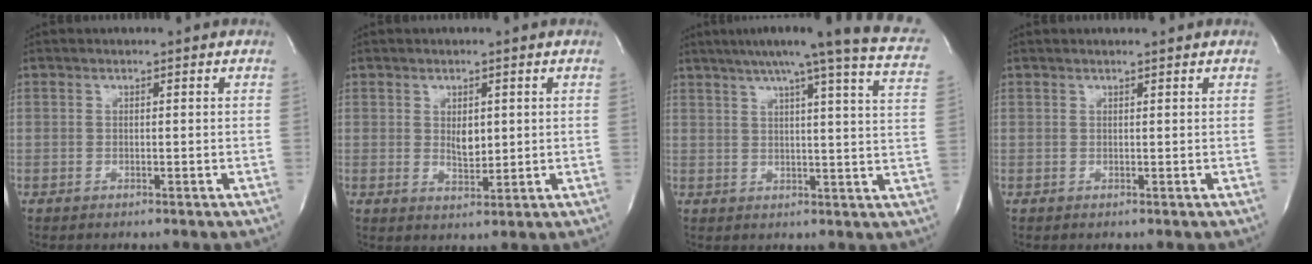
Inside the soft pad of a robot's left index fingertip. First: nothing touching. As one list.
[{"total": 3.0, "force": [0.7, 1.6, 2.5], "torque": [-0.042, -0.007, 0.017]}, {"total": 21.0, "force": [16.6, 0.1, 12.8], "torque": [-0.187, -0.017, 0.190]}, {"total": 1.5, "force": [1.5, 0.0, 0.4], "torque": [-0.010, 0.009, 0.021]}]